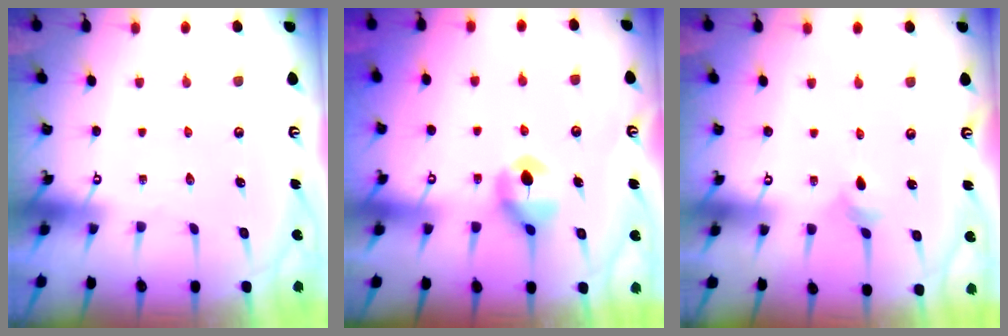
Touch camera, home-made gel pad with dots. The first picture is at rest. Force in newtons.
{"total": 7.3, "press": 7.3, "slide": 0.4}
{"total": 3.1, "press": 3.0, "slide": 0.6}